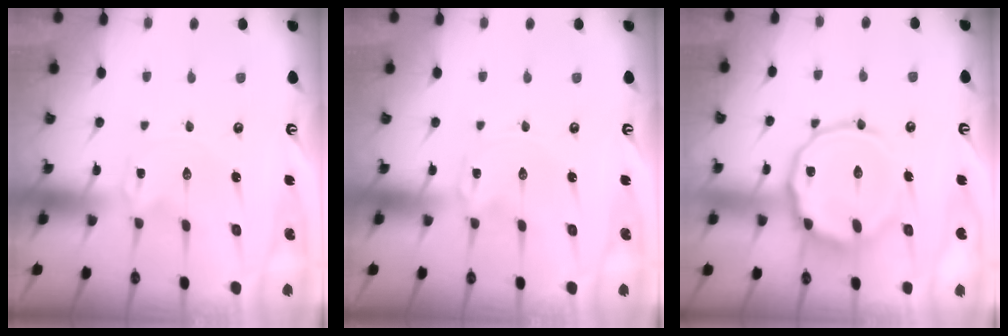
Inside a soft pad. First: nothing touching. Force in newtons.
{"total": 0.0}
{"total": 14.9, "press": 14.8, "slide": 1.3}